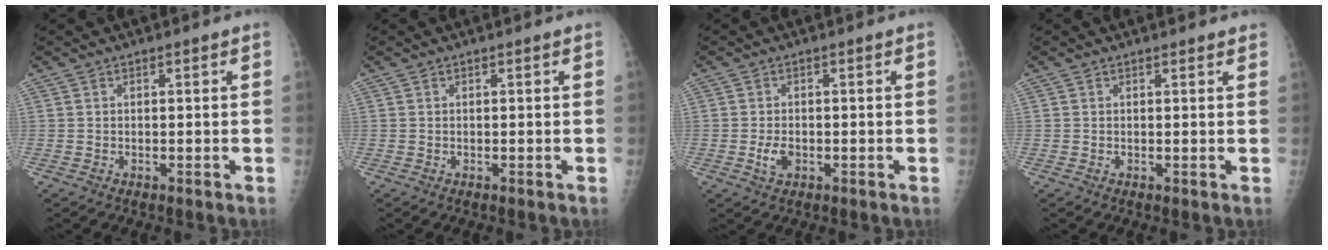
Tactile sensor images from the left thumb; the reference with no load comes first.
{"total": 0.0}
{"total": 2.9, "force": [-0.9, 1.8, 2.1], "torque": [-0.038, 0.002, -0.015]}
{"total": 1.0, "force": [0.9, 0.3, 0.3], "torque": [0.000, -0.002, 0.008]}